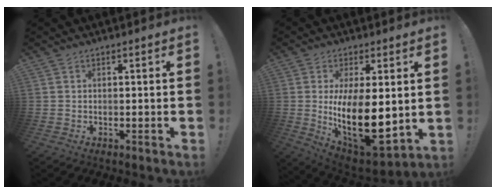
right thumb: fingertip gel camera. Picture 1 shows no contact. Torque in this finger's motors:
{"motor_torque": [1.82, 3.19, 2.29, -0.42, 0.72]}